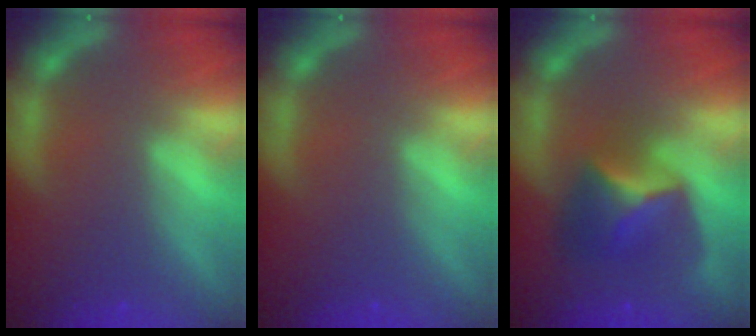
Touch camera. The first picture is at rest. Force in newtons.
{"total": 0.0}
{"total": 5.9}